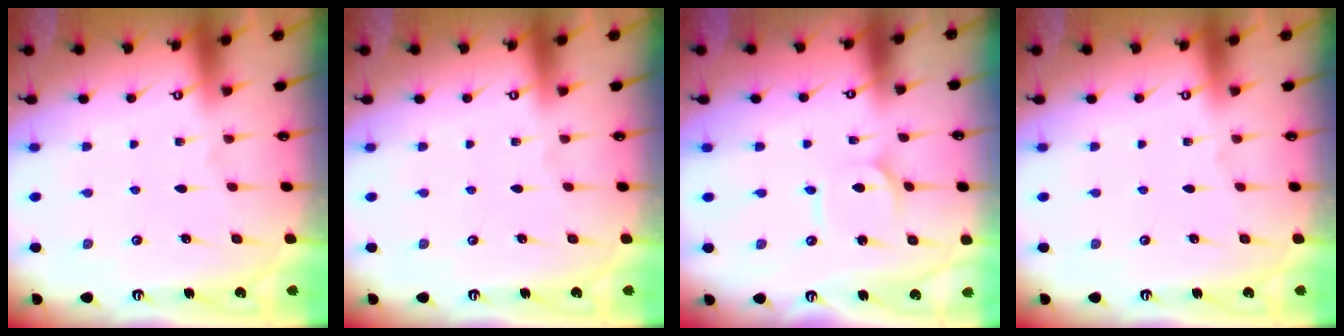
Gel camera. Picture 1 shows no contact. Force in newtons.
{"total": 0.0}
{"total": 2.4, "press": 2.4, "slide": 0.3}
{"total": 0.0}